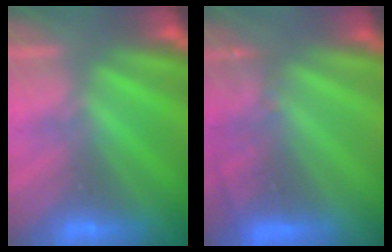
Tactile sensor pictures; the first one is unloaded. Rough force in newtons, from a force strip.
{"total": 2.9}